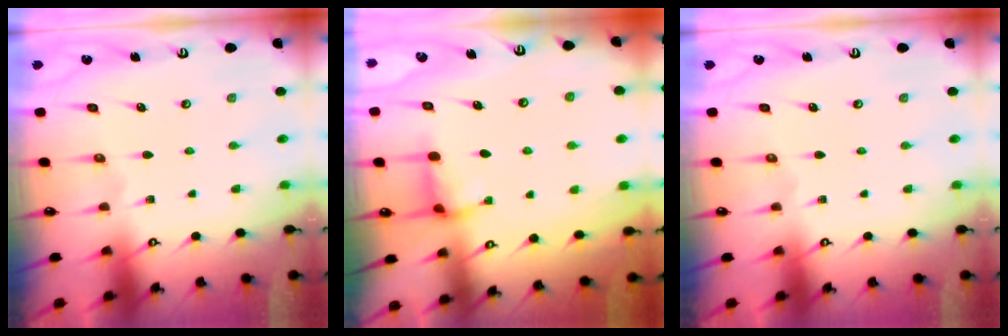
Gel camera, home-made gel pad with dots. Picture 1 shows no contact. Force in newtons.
{"total": 2.6, "press": 2.6, "slide": 0.4}
{"total": 0.0}